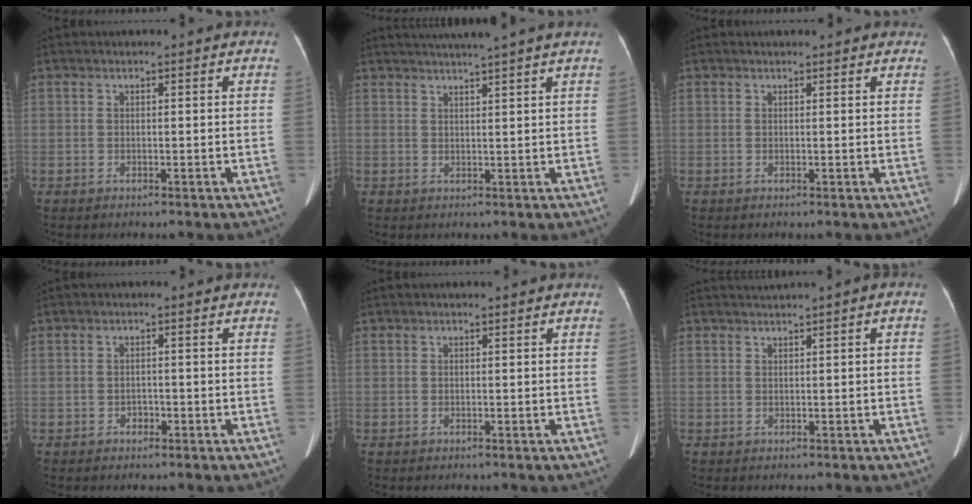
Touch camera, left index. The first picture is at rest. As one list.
[{"total": 5.5, "force": [4.8, -1.2, 2.3], "torque": [-0.030, 0.013, 0.065]}, {"total": 3.2, "force": [2.9, 1.1, 0.7], "torque": [-0.008, 0.019, 0.022]}, {"total": 1.1, "force": [-0.7, 0.8, 0.3], "torque": [-0.005, 0.003, -0.012]}, {"total": 0.0}, {"total": 0.7, "force": [0.4, 0.2, 0.6], "torque": [-0.013, 0.013, 0.010]}]